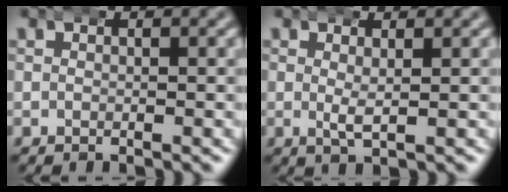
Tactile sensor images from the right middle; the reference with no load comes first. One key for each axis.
{"total": 1.8, "fx": 0.4, "fy": 0.6, "fz": 1.7, "tx": -0.034, "ty": -0.004, "tz": 0.010}